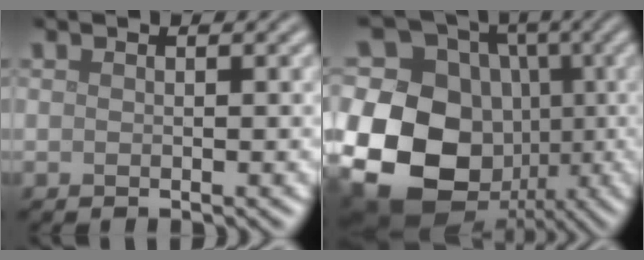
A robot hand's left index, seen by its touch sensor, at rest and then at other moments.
{"total": 19.1, "force": [-2.9, 16.4, 9.3], "torque": [-0.212, 0.016, -0.084]}